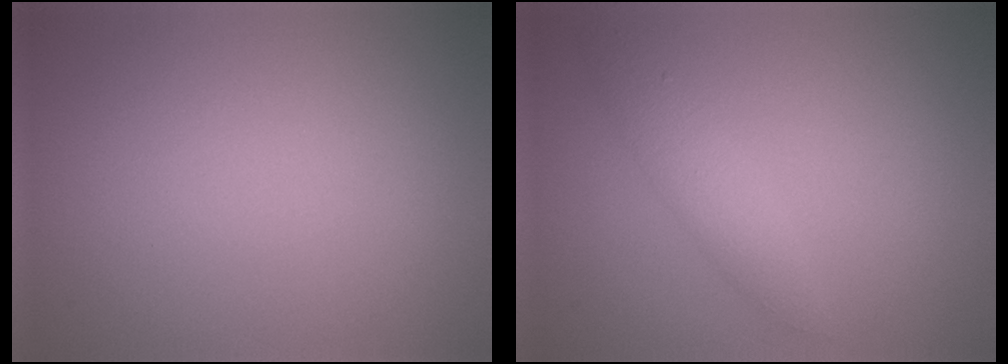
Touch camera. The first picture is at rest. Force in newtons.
{"total": 2.1, "press": 2.1, "slide": 0.1}